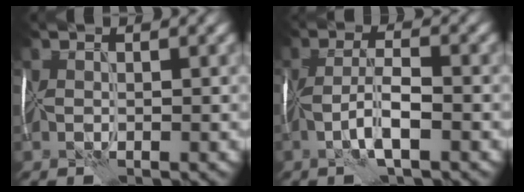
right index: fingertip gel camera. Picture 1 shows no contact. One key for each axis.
{"total": 3.4, "fx": -1.1, "fy": 0.7, "fz": 3.2, "tx": -0.064, "ty": 0.006, "tz": -0.026}